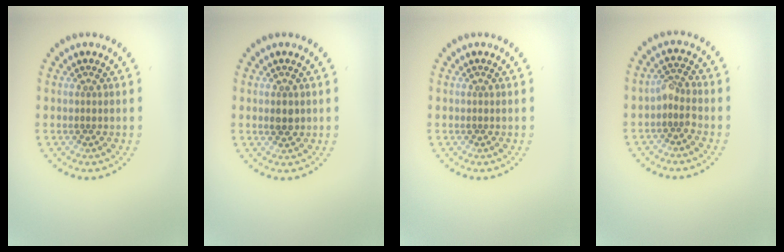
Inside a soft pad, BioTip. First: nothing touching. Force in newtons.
{"total": 1.5, "press": 1.5, "slide": 0.1}
{"total": 0.0}
{"total": 1.8, "press": 1.5, "slide": 1.1}